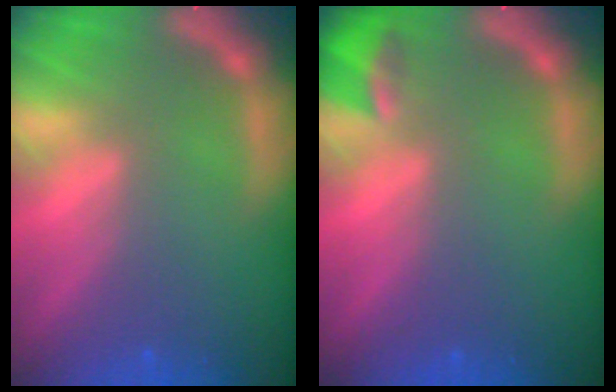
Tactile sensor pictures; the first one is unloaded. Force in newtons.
{"total": 2.4}